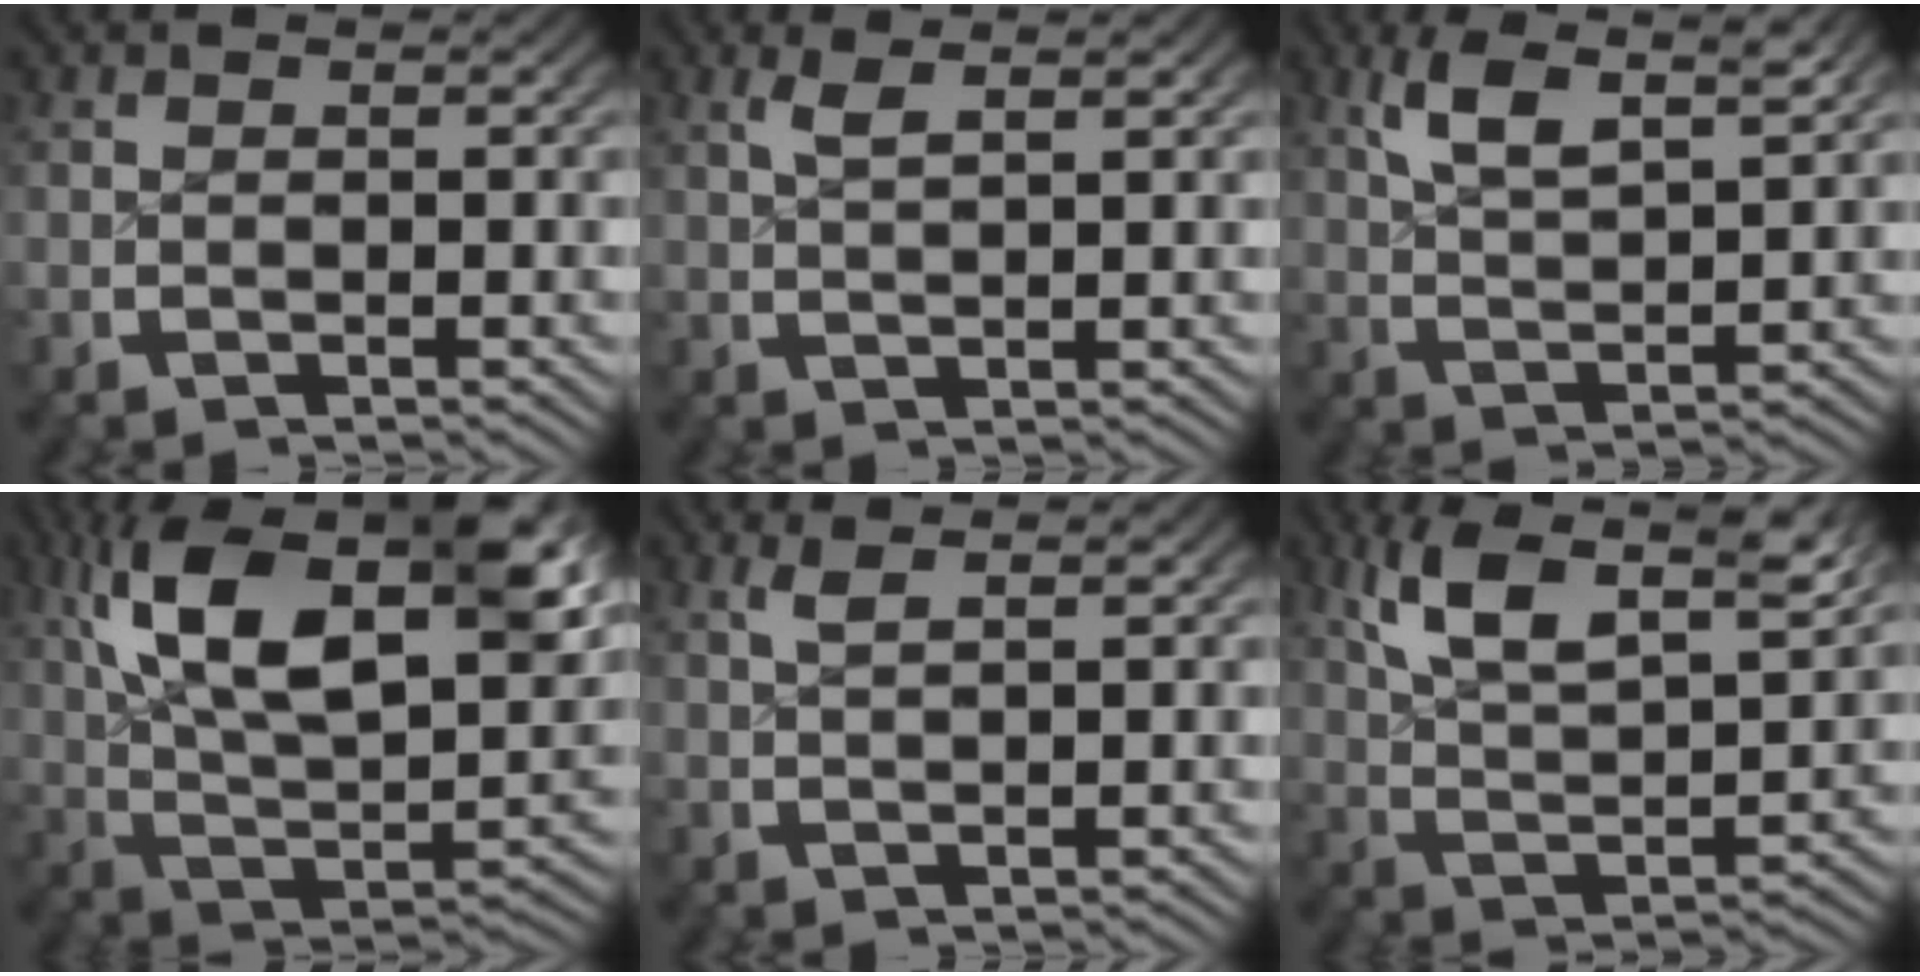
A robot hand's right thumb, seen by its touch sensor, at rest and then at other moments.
{"total": 2.2, "force": [1.6, 0.0, 1.5], "torque": [-0.026, 0.004, 0.037]}
{"total": 6.1, "force": [3.7, 2.2, 4.3], "torque": [-0.079, 0.003, 0.069]}
{"total": 18.8, "force": [3.6, 10.9, 15.0], "torque": [-0.264, -0.029, 0.067]}
{"total": 1.9, "force": [1.5, 0.0, 1.2], "torque": [-0.021, 0.003, 0.033]}
{"total": 11.6, "force": [3.8, 7.0, 8.4], "torque": [-0.159, -0.012, 0.063]}